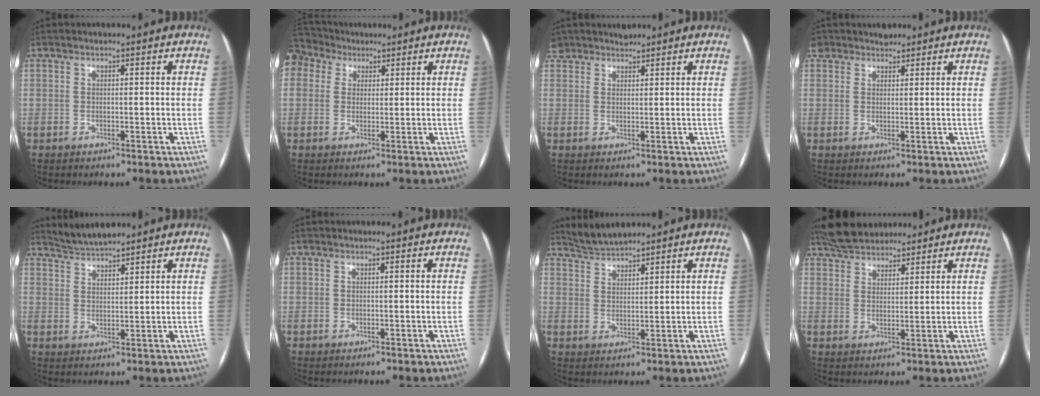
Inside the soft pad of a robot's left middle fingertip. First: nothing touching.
{"total": 4.4, "force": [3.4, 2.8, 0.6], "torque": [-0.025, 0.030, 0.072]}
{"total": 3.4, "force": [3.1, 1.5, -0.3], "torque": [0.005, 0.017, 0.057]}
{"total": 3.3, "force": [2.6, 2.0, 0.0], "torque": [0.001, 0.014, 0.044]}
{"total": 4.8, "force": [4.7, 0.2, 1.0], "torque": [-0.028, 0.015, 0.092]}
{"total": 0.0}
{"total": 4.5, "force": [4.4, 0.2, 0.7], "torque": [-0.023, 0.015, 0.089]}
{"total": 8.7, "force": [7.8, 2.9, 2.5], "torque": [-0.043, 0.029, 0.136]}